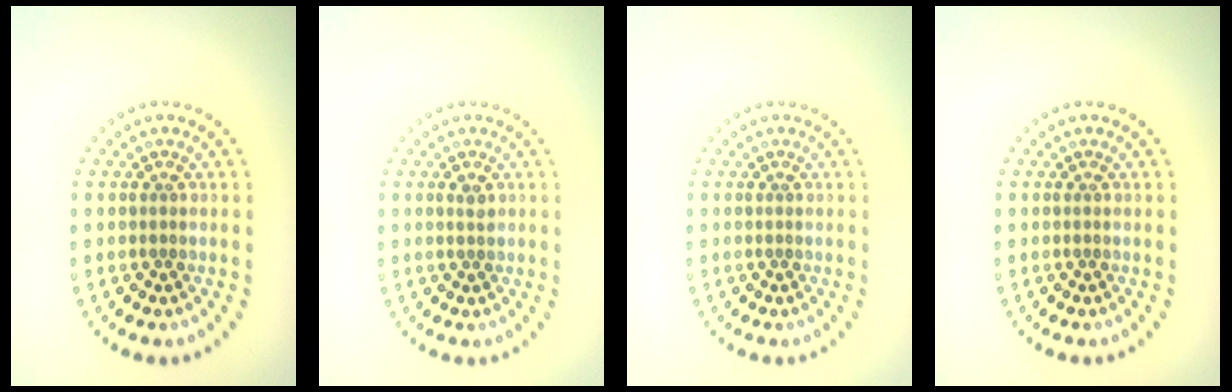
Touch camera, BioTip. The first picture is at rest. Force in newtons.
{"total": 0.9, "press": 0.9, "slide": 0.0}
{"total": 0.0}
{"total": 0.0}